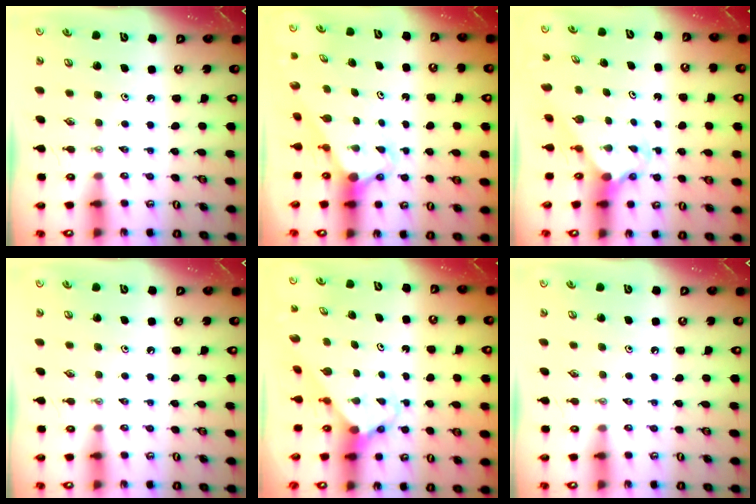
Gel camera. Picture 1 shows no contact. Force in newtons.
{"total": 3.1, "press": 3.1, "slide": 0.2}
{"total": 2.4, "press": 2.4, "slide": 0.3}
{"total": 0.0}
{"total": 3.9, "press": 3.9, "slide": 0.4}
{"total": 0.0}